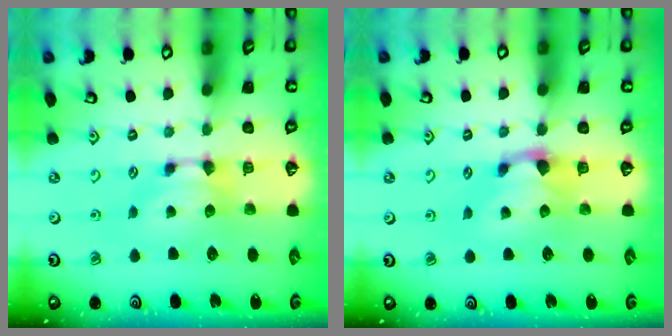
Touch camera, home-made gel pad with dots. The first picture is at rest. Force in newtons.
{"total": 1.1, "press": 0.1, "slide": 1.1}